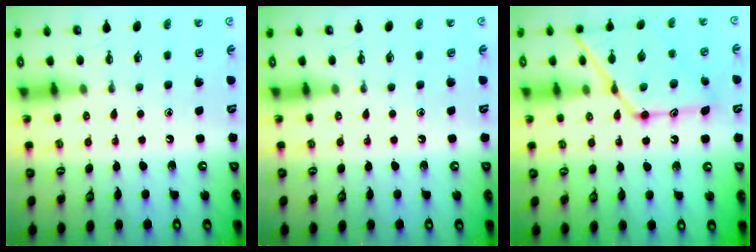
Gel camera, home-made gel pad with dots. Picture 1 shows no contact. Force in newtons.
{"total": 0.0}
{"total": 16.1, "press": 16.0, "slide": 1.2}